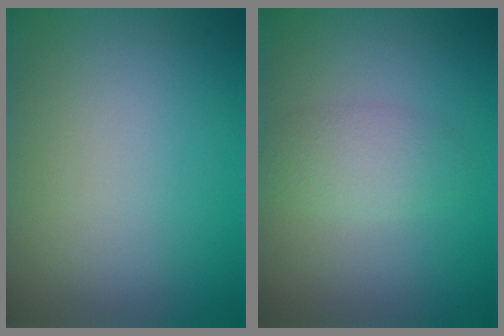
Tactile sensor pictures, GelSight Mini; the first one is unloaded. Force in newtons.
{"total": 2.4, "press": 2.4, "slide": 0.1}